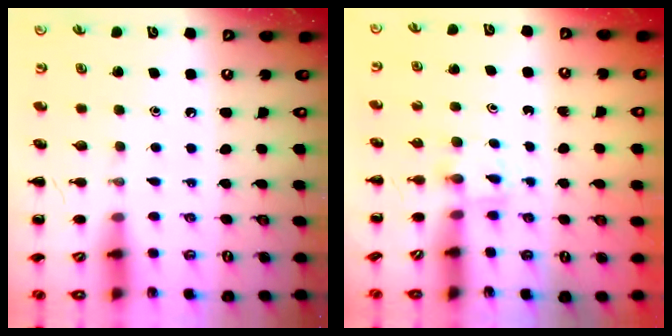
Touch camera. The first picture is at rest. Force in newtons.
{"total": 2.3, "press": 2.1, "slide": 0.9}